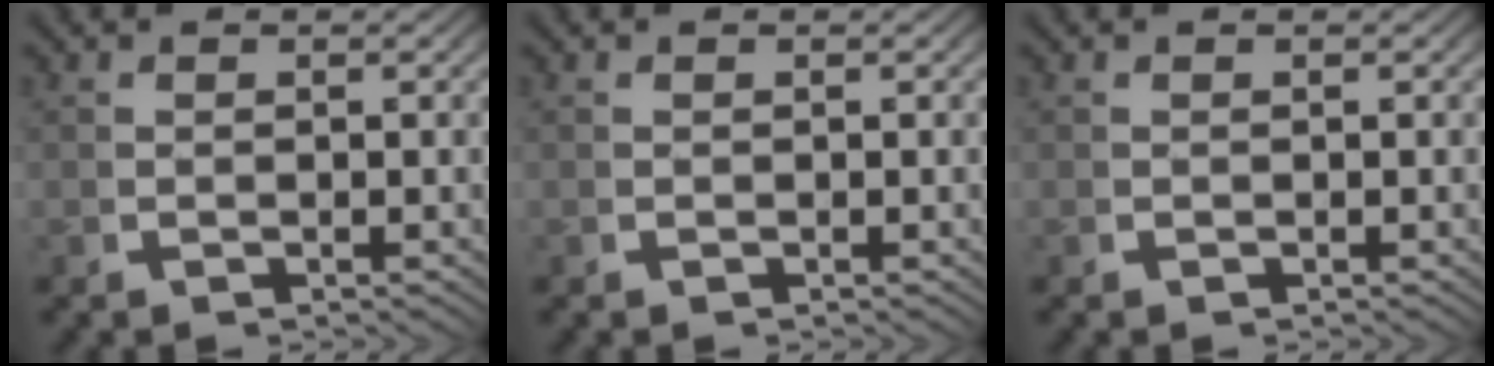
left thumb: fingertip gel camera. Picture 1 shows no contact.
{"total": 0.0}
{"total": 0.0}